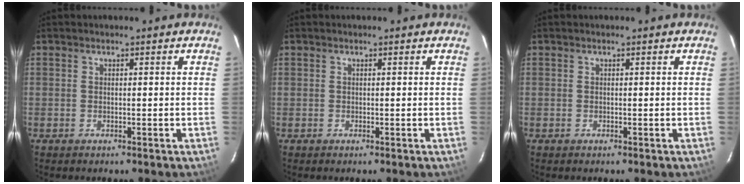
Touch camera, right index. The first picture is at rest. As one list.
[{"total": 0.7, "force": [0.0, 0.7, 0.0], "torque": [0.002, 0.002, 0.001]}, {"total": 0.0}]